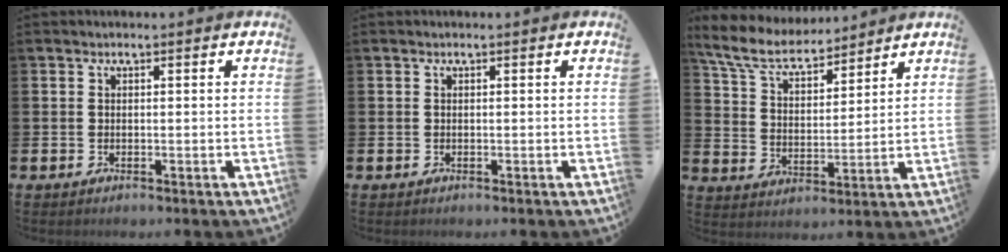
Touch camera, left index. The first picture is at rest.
{"total": 0.0}
{"total": 7.6, "force": [6.8, 2.1, 2.5], "torque": [-0.080, -0.037, 0.121]}